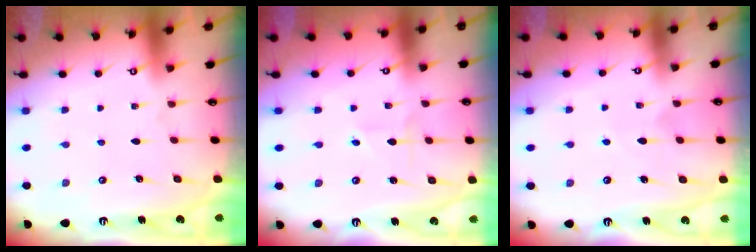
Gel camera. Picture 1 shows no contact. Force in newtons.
{"total": 1.8, "press": 1.8, "slide": 0.1}
{"total": 5.4, "press": 5.4, "slide": 0.6}